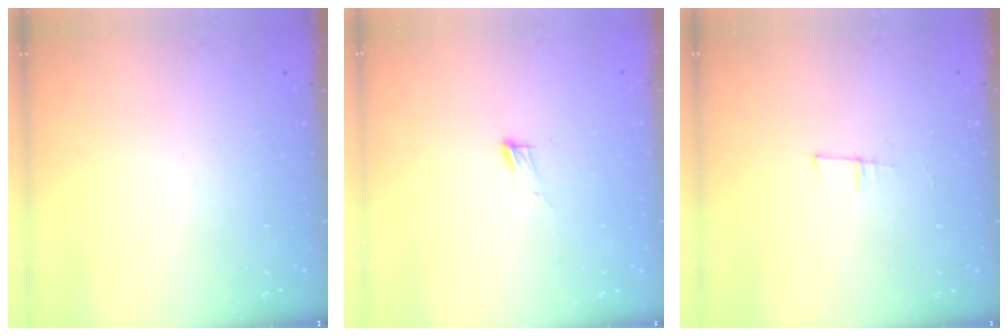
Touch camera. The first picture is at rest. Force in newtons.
{"total": 3.7, "press": 3.7, "slide": 0.3}
{"total": 5.6, "press": 4.7, "slide": 2.9}